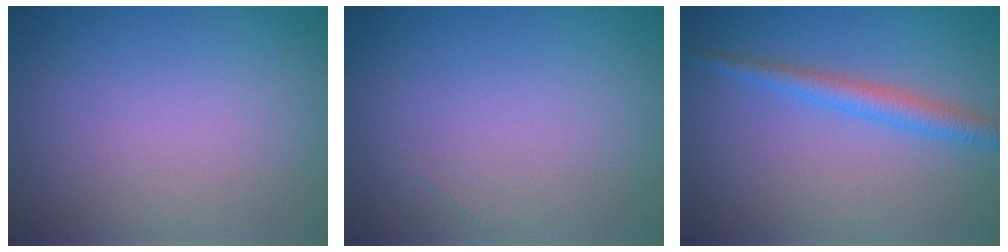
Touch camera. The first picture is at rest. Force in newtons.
{"total": 0.0}
{"total": 2.6, "press": 2.6, "slide": 0.1}